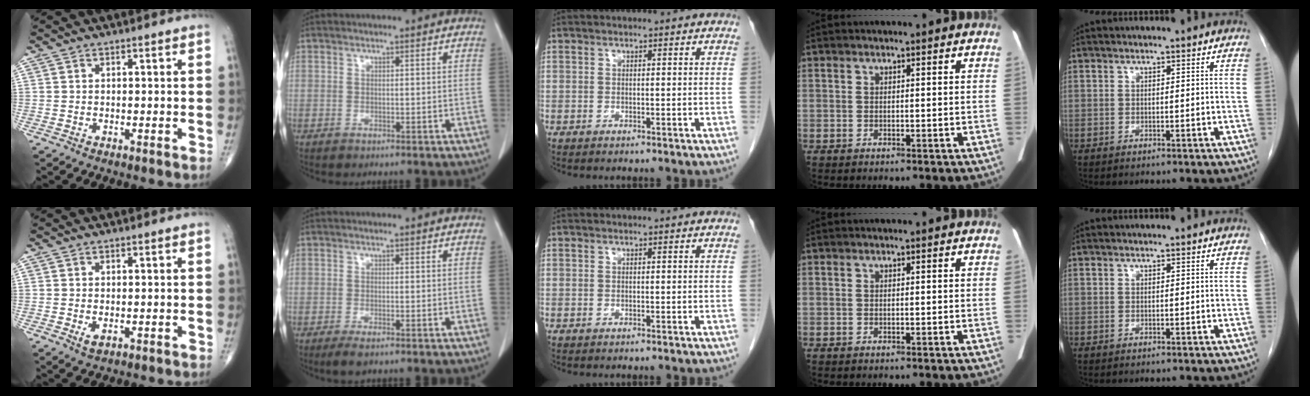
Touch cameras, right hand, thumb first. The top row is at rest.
{"thumb": {"total": 1.8, "force": [-0.4, 1.0, 1.4], "torque": [-0.027, -0.004, -0.004]}, "index": {"total": 2.4, "force": [-1.6, 0.5, 1.6], "torque": [-0.029, -0.006, -0.026]}}